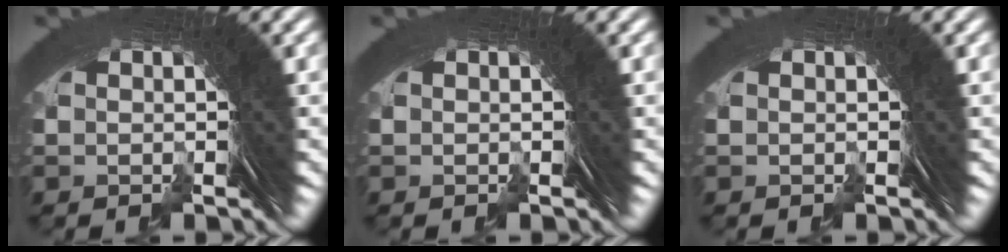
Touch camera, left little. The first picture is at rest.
{"total": 0.0}
{"total": 0.0}